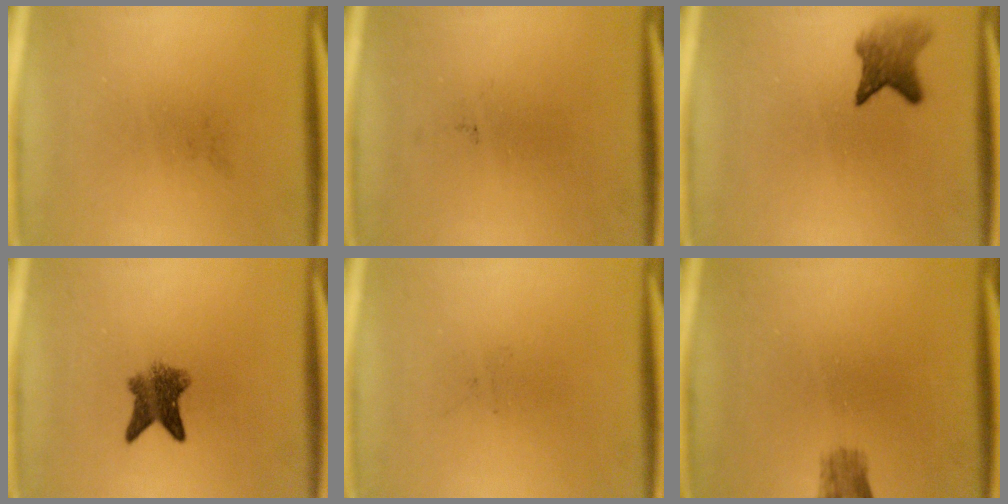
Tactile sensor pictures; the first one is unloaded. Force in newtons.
{"total": 0.0}
{"total": 3.9}
{"total": 5.0}
{"total": 0.0}
{"total": 2.3}